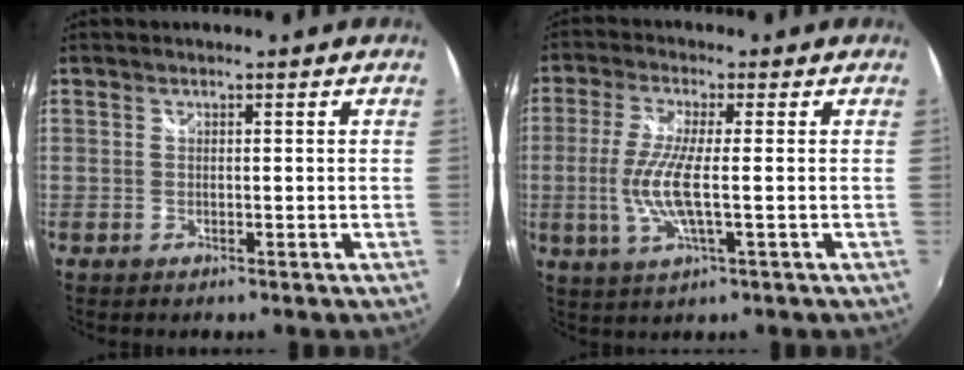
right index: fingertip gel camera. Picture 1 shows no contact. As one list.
[{"total": 8.2, "force": [-1.0, 0.9, 8.1], "torque": [-0.171, -0.008, -0.021]}]